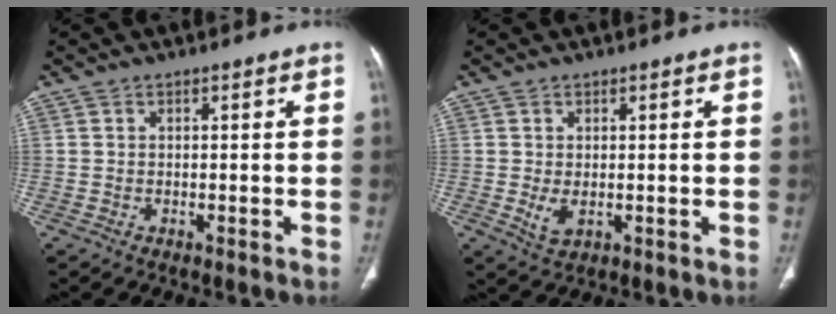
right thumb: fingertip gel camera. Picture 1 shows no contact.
{"total": 2.7, "force": [-0.2, 1.3, 2.4], "torque": [-0.045, -0.010, 0.005]}